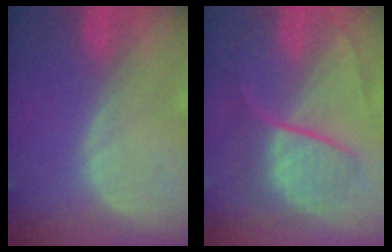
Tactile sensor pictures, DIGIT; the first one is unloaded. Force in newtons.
{"total": 8.0, "press": 7.4, "slide": 2.9}